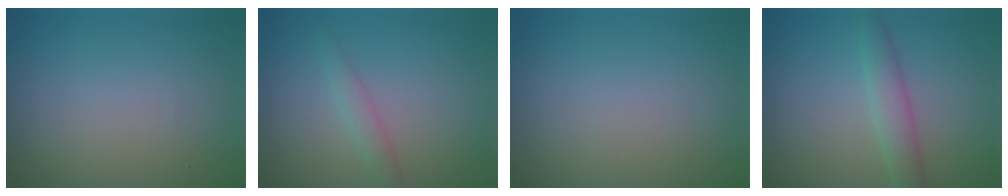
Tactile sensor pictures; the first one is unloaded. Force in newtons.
{"total": 1.4, "press": 1.4, "slide": 0.1}
{"total": 0.0}
{"total": 2.6, "press": 2.6, "slide": 0.1}